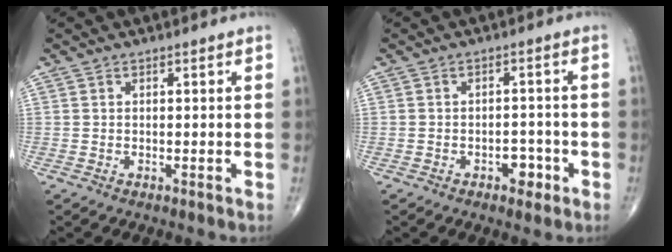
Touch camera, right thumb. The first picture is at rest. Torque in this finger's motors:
{"motor_torque": [2.25, 1.50, 0.27, -0.53, 0.01]}